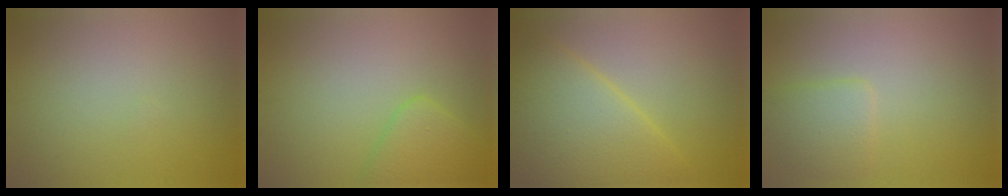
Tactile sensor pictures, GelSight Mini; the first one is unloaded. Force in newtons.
{"total": 2.9, "press": 2.9, "slide": 0.2}
{"total": 7.9, "press": 7.9, "slide": 0.2}
{"total": 2.6, "press": 2.6, "slide": 0.1}